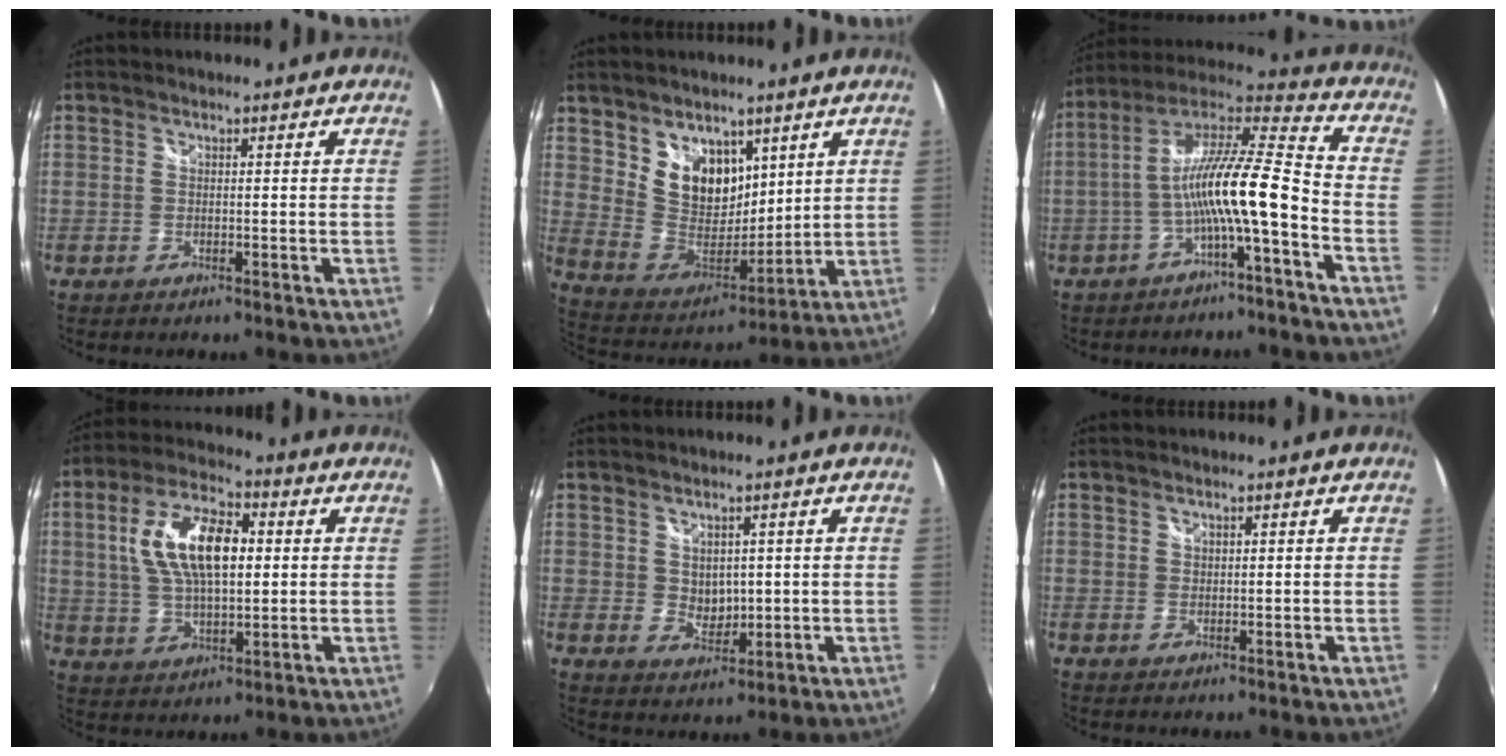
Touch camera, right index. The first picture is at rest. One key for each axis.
{"total": 12.8, "fx": 7.1, "fy": 8.9, "fz": 6.0, "tx": -0.109, "ty": 0.002, "tz": 0.152}
{"total": 14.0, "fx": -4.5, "fy": 1.4, "fz": 13.2, "tx": -0.251, "ty": 0.016, "tz": -0.081}
{"total": 13.7, "fx": 2.3, "fy": 6.3, "fz": 12.0, "tx": -0.226, "ty": 0.017, "tz": 0.042}
{"total": 3.8, "fx": 1.1, "fy": 3.1, "fz": 2.0, "tx": -0.027, "ty": -0.002, "tz": 0.026}
{"total": 0.7, "fx": 0.4, "fy": 0.5, "fz": 0.1, "tx": -0.001, "ty": 0.002, "tz": 0.007}